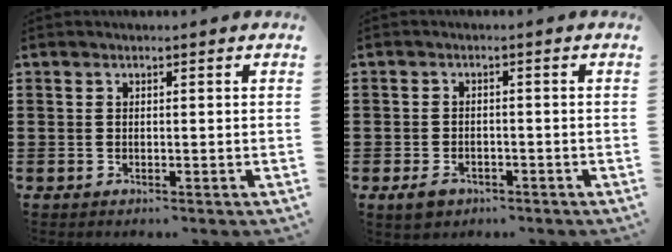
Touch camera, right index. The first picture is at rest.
{"total": 2.0, "force": [-1.5, 1.1, 0.8], "torque": [-0.016, 0.005, -0.031]}